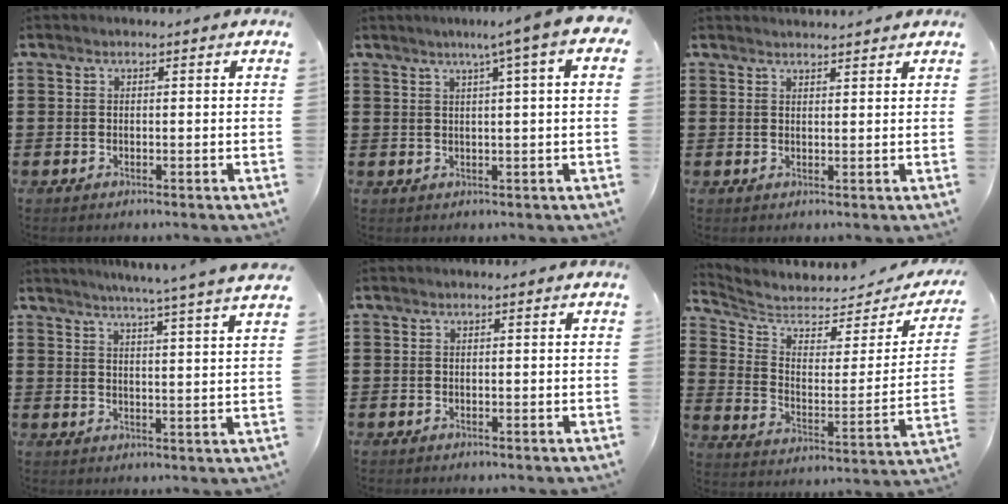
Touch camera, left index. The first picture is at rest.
{"total": 5.3, "force": [2.3, -0.6, 4.8], "torque": [-0.085, -0.007, 0.033]}
{"total": 1.5, "force": [1.5, 0.0, 0.0], "torque": [-0.004, 0.000, 0.029]}
{"total": 4.7, "force": [4.2, -1.3, 1.5], "torque": [-0.036, -0.031, 0.067]}
{"total": 0.0}
{"total": 4.4, "force": [4.1, 1.3, 1.0], "torque": [-0.048, -0.035, 0.065]}